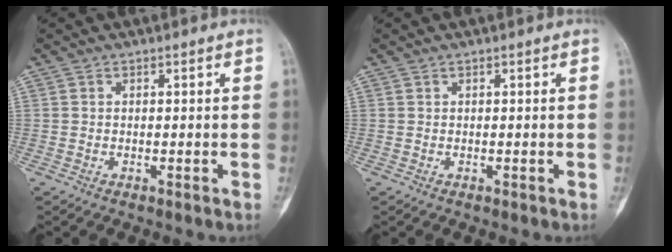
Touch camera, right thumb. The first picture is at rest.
{"total": 0.0}